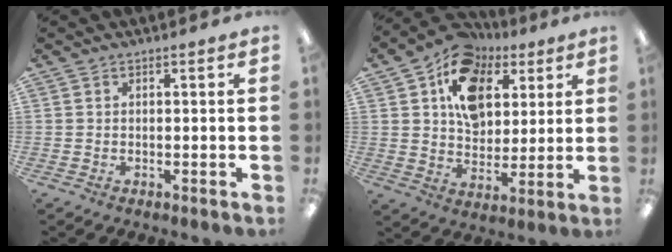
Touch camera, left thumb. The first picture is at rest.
{"total": 14.5, "force": [7.2, 10.4, 7.0], "torque": [-0.116, -0.033, 0.132]}